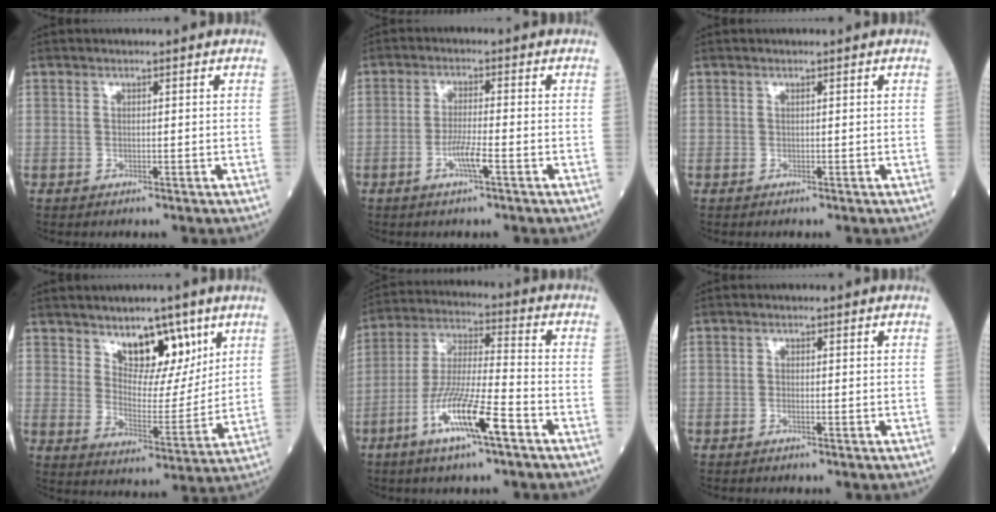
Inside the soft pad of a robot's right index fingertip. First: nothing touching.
{"total": 4.2, "force": [-1.8, 0.0, 3.8], "torque": [-0.076, -0.005, -0.036]}
{"total": 0.0}
{"total": 9.5, "force": [5.8, 4.3, 6.1], "torque": [-0.088, -0.006, 0.103]}
{"total": 13.0, "force": [-6.3, 1.1, 11.3], "torque": [-0.223, -0.014, -0.121]}
{"total": 0.7, "force": [-0.3, 0.2, 0.6], "torque": [-0.014, 0.000, -0.005]}